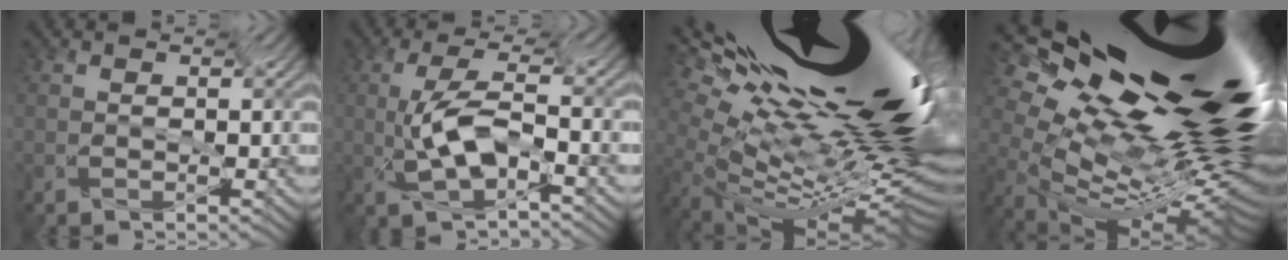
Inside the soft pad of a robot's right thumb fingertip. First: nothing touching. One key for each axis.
{"total": 4.7, "fx": -3.4, "fy": -0.2, "fz": 3.2, "tx": -0.076, "ty": 0.016, "tz": -0.057}
{"total": 15.3, "fx": 4.2, "fy": 2.3, "fz": 14.5, "tx": -0.215, "ty": 0.040, "tz": 0.079}
{"total": 15.2, "fx": 3.8, "fy": 4.5, "fz": 14.0, "tx": -0.221, "ty": 0.034, "tz": 0.067}